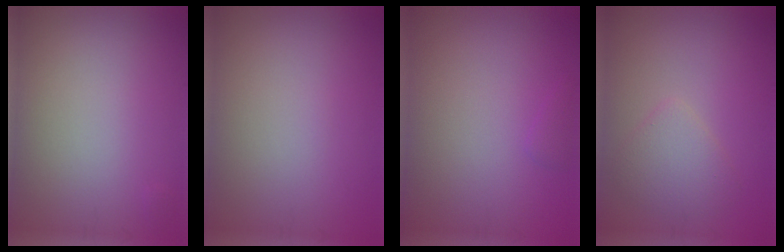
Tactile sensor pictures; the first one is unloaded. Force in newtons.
{"total": 0.0}
{"total": 0.7, "press": 0.7, "slide": 0.1}
{"total": 2.5, "press": 2.5, "slide": 0.2}